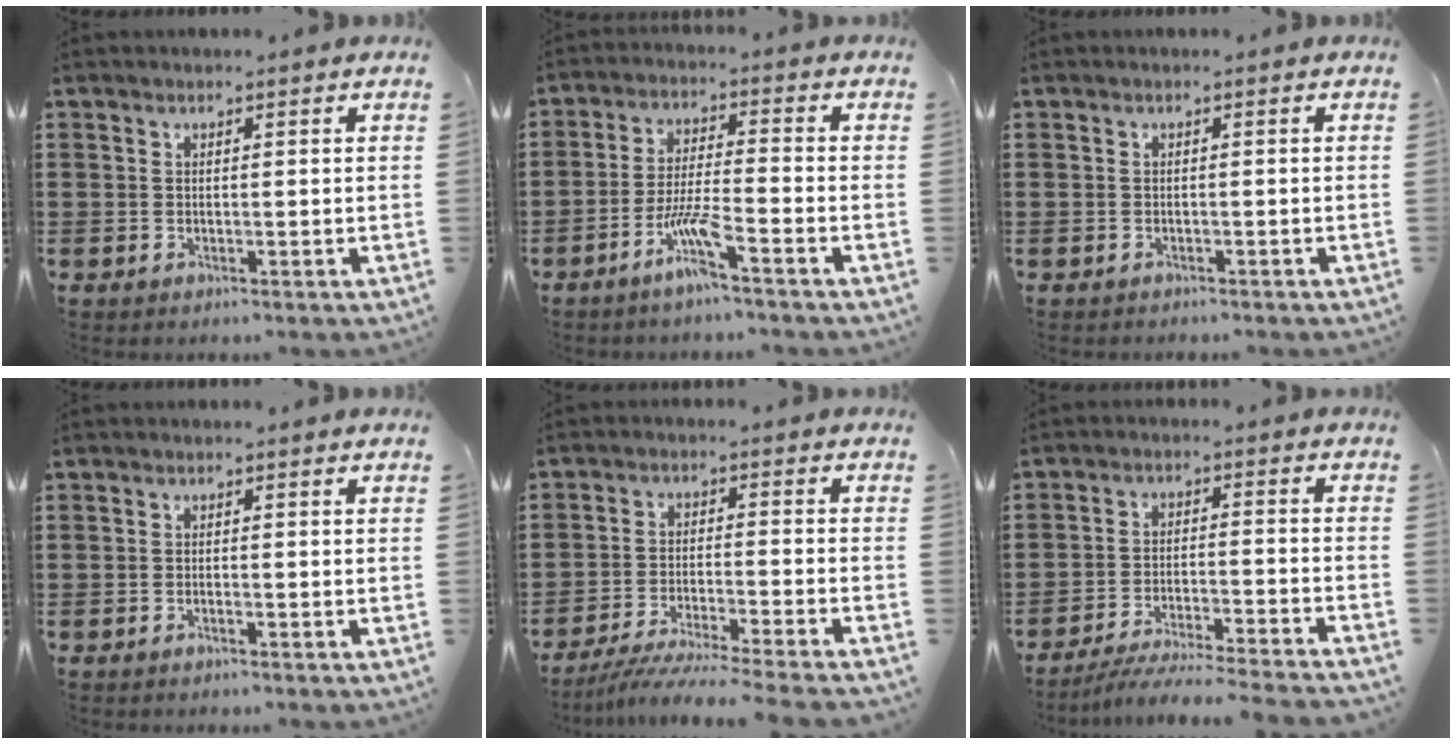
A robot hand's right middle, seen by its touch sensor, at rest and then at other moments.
{"total": 6.1, "force": [-3.9, 0.4, 4.8], "torque": [-0.097, -0.006, -0.073]}
{"total": 0.5, "force": [-0.5, 0.1, 0.0], "torque": [-0.002, 0.000, -0.011]}
{"total": 0.5, "force": [-0.3, 0.0, 0.4], "torque": [-0.008, -0.002, -0.006]}
{"total": 5.4, "force": [-5.0, -0.5, 2.0], "torque": [-0.045, -0.020, -0.102]}
{"total": 5.8, "force": [-5.5, -0.3, 1.9], "torque": [-0.042, -0.015, -0.111]}